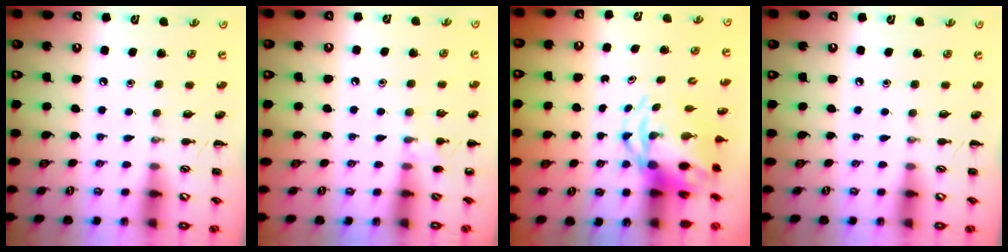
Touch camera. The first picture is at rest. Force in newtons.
{"total": 6.3, "press": 6.0, "slide": 1.9}
{"total": 5.5, "press": 5.3, "slide": 1.3}
{"total": 0.0}